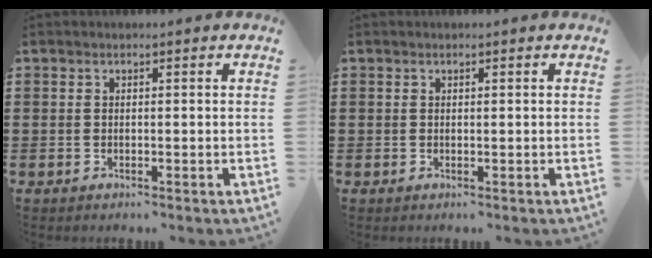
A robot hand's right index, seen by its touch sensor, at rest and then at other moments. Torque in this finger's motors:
{"motor_torque": [-0.18, -0.10, 0.01, -0.01]}